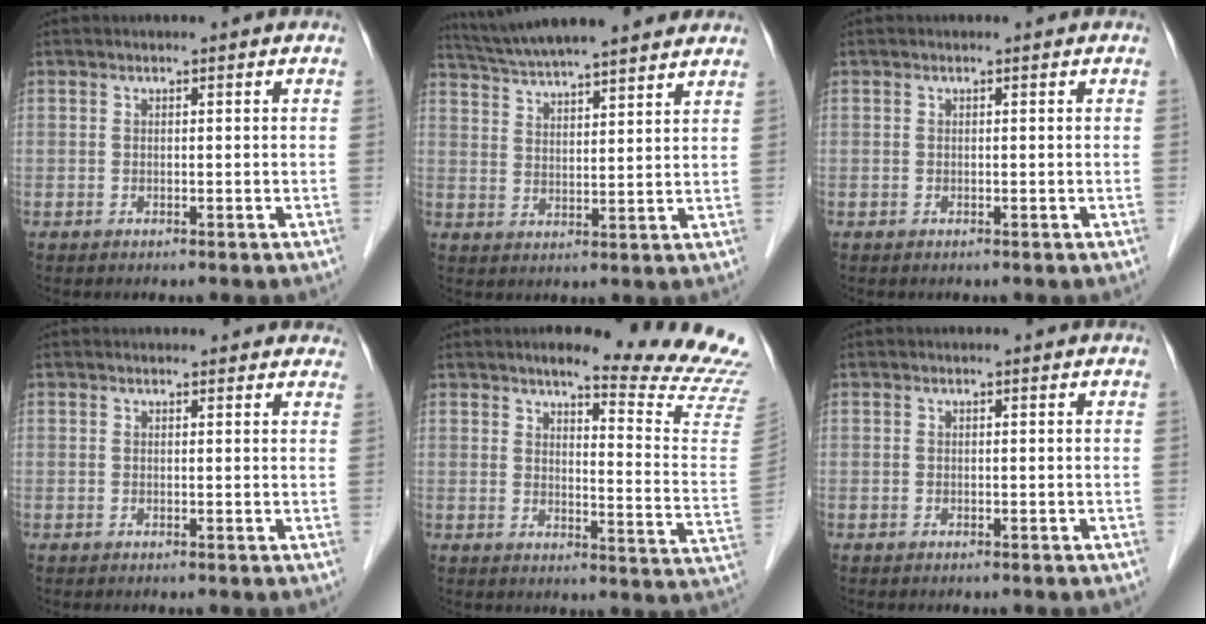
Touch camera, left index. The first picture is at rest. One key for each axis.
{"total": 17.5, "fx": 15.5, "fy": 2.0, "fz": 8.0, "tx": -0.134, "ty": 0.035, "tz": 0.231}
{"total": 0.0}
{"total": 5.6, "fx": 5.1, "fy": 1.7, "fz": 1.4, "tx": -0.004, "ty": 0.014, "tz": 0.045}
{"total": 15.9, "fx": 14.6, "fy": -1.1, "fz": 6.1, "tx": -0.084, "ty": -0.108, "tz": 0.161}
{"total": 0.0}